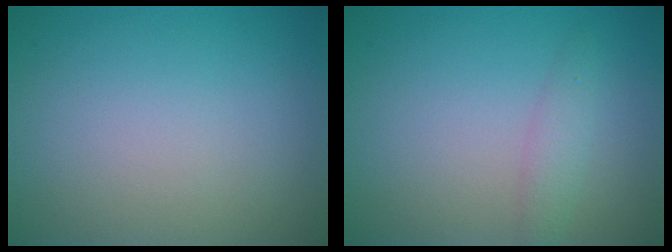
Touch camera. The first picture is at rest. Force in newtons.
{"total": 1.6, "press": 1.6, "slide": 0.1}